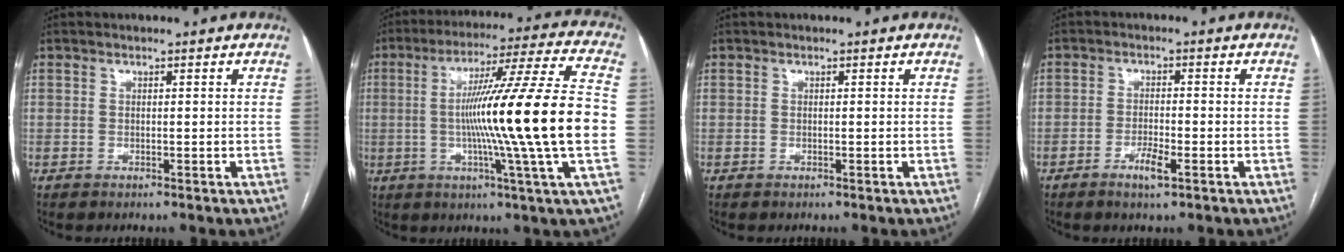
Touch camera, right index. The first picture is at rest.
{"total": 22.2, "force": [-1.9, -2.2, 22.0], "torque": [-0.332, -0.003, -0.049]}
{"total": 0.0}
{"total": 3.4, "force": [-1.8, 0.6, 2.8], "torque": [-0.052, -0.001, -0.032]}